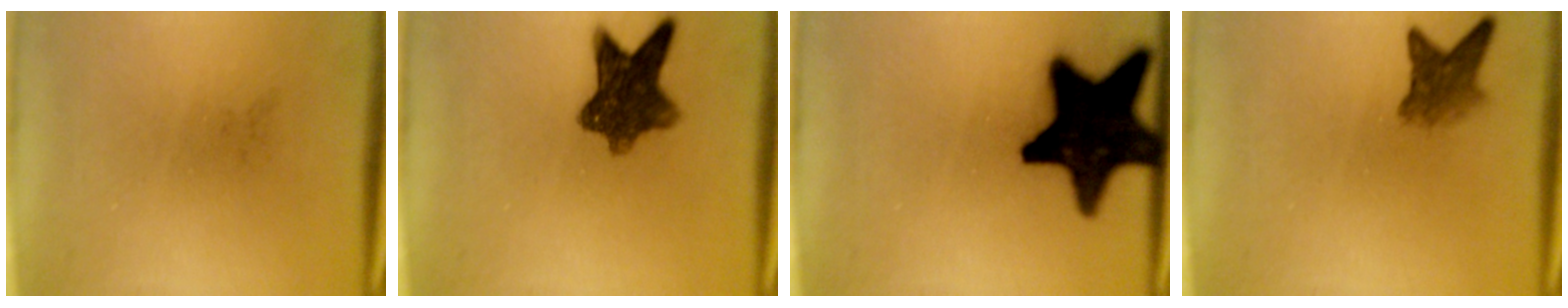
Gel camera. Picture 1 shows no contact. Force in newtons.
{"total": 8.7}
{"total": 19.8}
{"total": 3.7}